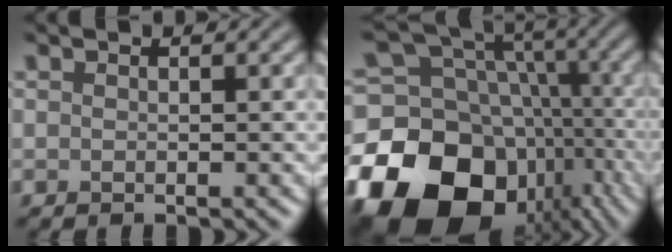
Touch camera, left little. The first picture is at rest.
{"total": 20.8, "force": [-8.8, 15.8, 10.4], "torque": [-0.210, -0.033, -0.123]}